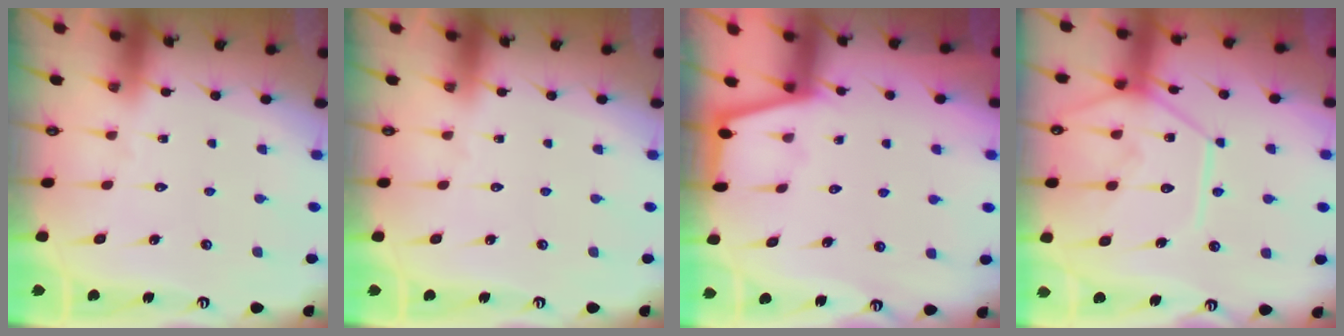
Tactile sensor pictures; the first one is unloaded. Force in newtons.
{"total": 0.0}
{"total": 1.2, "press": 1.1, "slide": 0.3}
{"total": 13.4, "press": 13.3, "slide": 1.2}